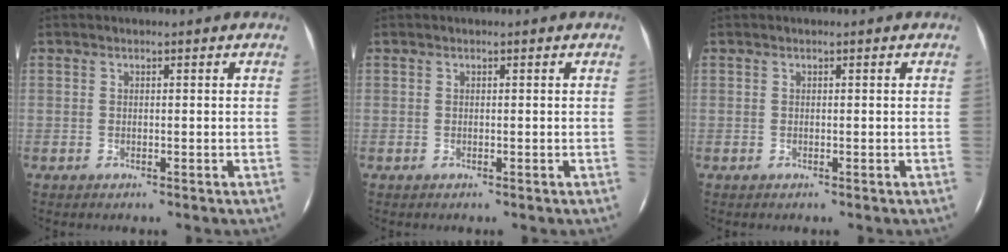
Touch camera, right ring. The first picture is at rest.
{"total": 0.0}
{"total": 0.0}